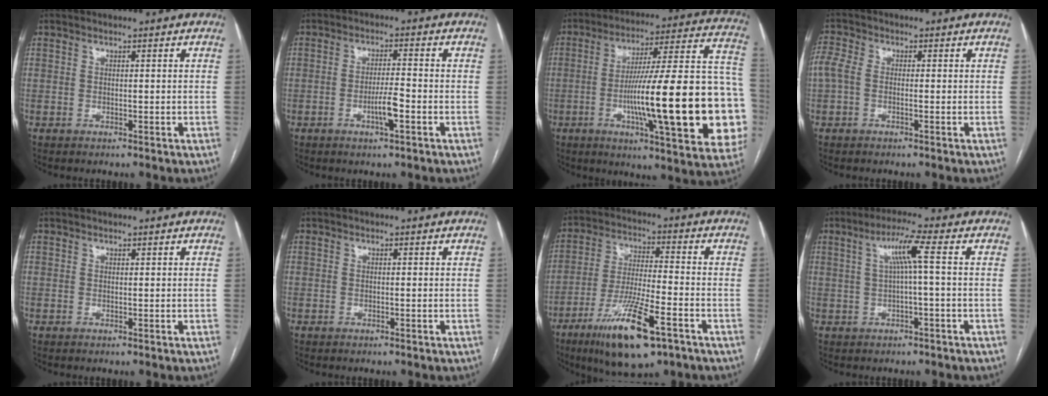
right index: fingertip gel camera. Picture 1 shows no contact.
{"total": 4.2, "force": [-1.6, 0.3, 3.9], "torque": [-0.071, -0.003, -0.029]}
{"total": 29.6, "force": [-5.5, 3.0, 29.0], "torque": [-0.341, 0.009, -0.087]}
{"total": 3.6, "force": [-0.2, 2.1, 2.9], "torque": [-0.080, 0.018, -0.009]}
{"total": 0.0}
{"total": 0.0}
{"total": 14.6, "force": [-8.1, 2.5, 11.9], "torque": [-0.226, -0.025, -0.136]}
{"total": 5.1, "force": [0.8, -0.7, 4.9], "torque": [-0.090, 0.014, 0.018]}